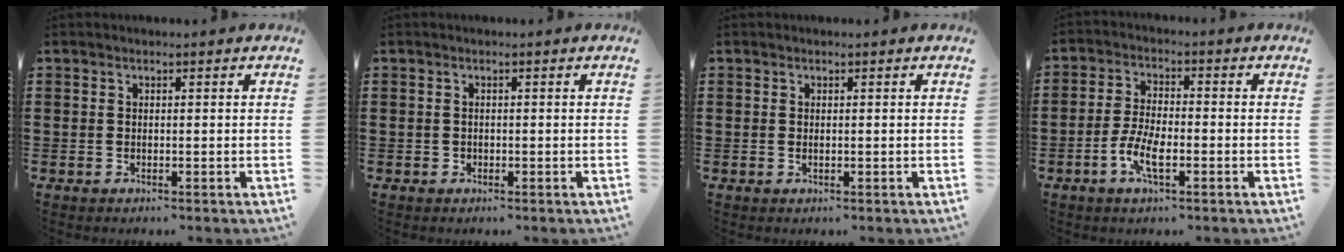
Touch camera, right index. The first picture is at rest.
{"total": 0.5, "force": [-0.2, 0.5, 0.1], "torque": [-0.004, 0.003, -0.004]}
{"total": 0.0}
{"total": 5.7, "force": [-2.3, 2.1, 4.8], "torque": [-0.112, -0.007, -0.049]}